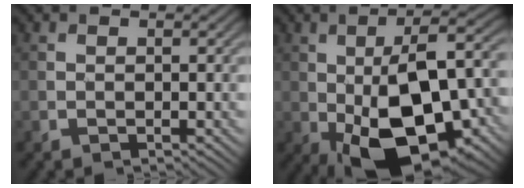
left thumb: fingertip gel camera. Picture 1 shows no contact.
{"total": 17.7, "force": [-4.3, 8.5, 14.9], "torque": [-0.236, -0.012, -0.061]}